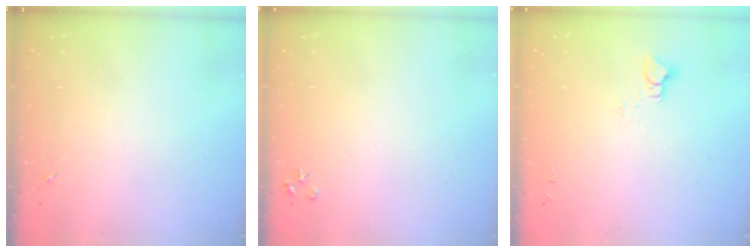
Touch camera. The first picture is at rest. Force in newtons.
{"total": 3.1, "press": 3.1, "slide": 0.4}
{"total": 3.1, "press": 3.1, "slide": 0.2}